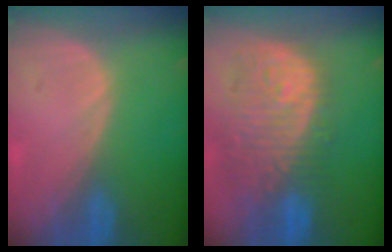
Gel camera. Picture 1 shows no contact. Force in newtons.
{"total": 12.4, "press": 10.8, "slide": 6.0}